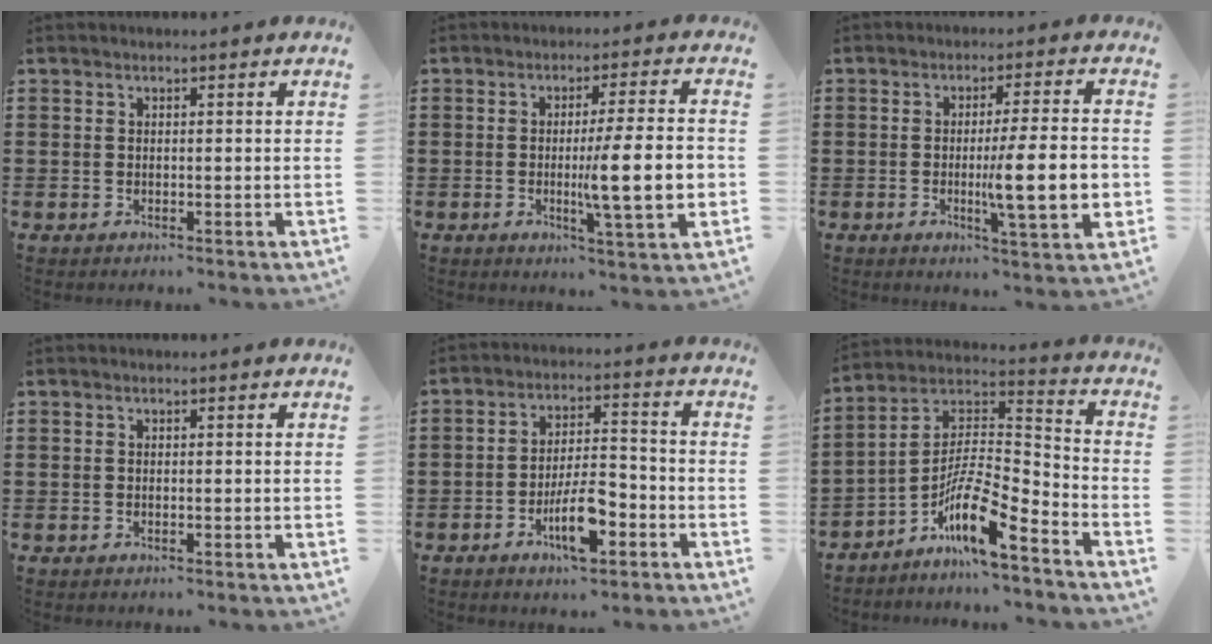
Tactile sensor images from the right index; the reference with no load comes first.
{"total": 11.4, "force": [-1.3, 1.4, 11.2], "torque": [-0.171, -0.015, -0.026]}
{"total": 11.8, "force": [-1.4, 2.0, 11.5], "torque": [-0.173, -0.014, -0.026]}
{"total": 0.0}
{"total": 8.6, "force": [-4.1, 2.9, 7.0], "torque": [-0.136, 0.003, -0.075]}
{"total": 11.3, "force": [-7.8, 2.0, 7.9], "torque": [-0.155, -0.002, -0.153]}